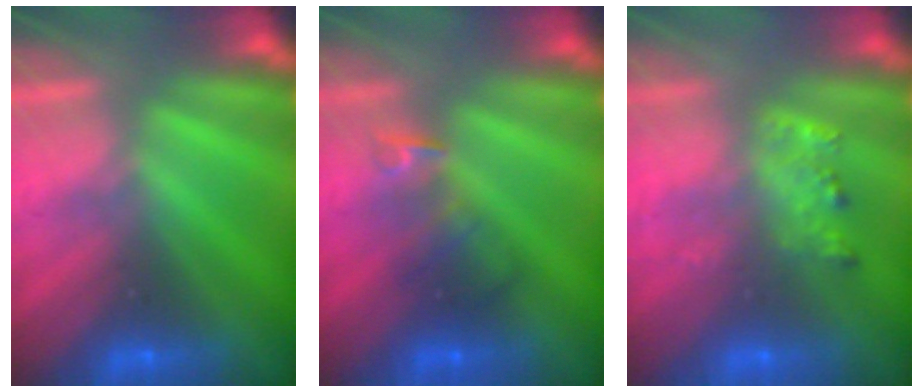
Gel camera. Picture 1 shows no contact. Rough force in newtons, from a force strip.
{"total": 2.4}
{"total": 2.0}